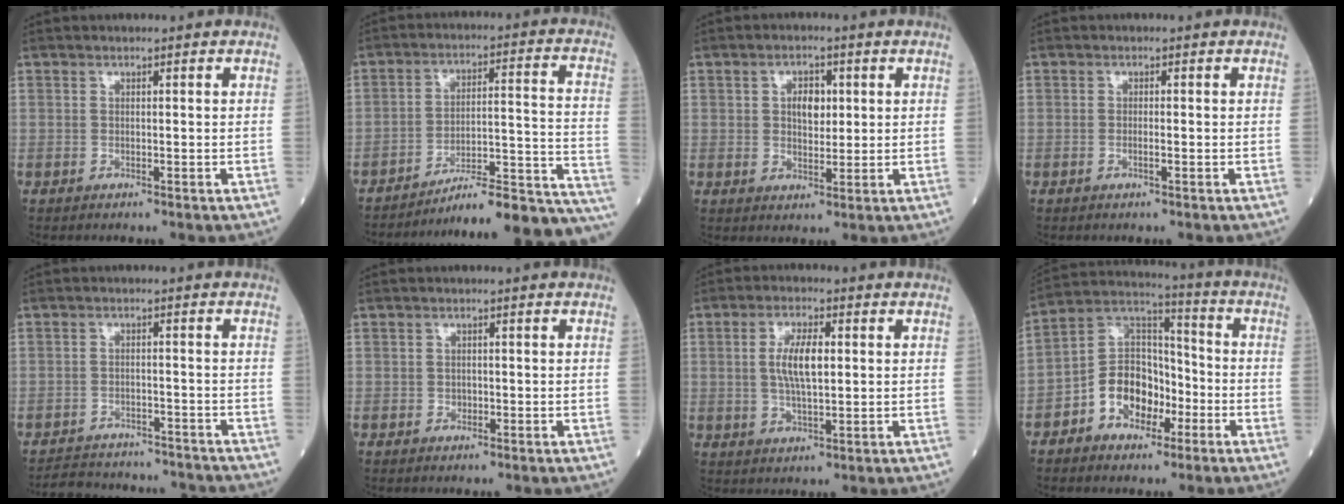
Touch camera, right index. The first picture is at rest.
{"total": 21.2, "force": [-19.6, 0.3, 8.0], "torque": [-0.042, 0.030, -0.271]}
{"total": 4.2, "force": [1.0, 2.4, 3.2], "torque": [-0.052, 0.003, 0.018]}
{"total": 0.9, "force": [-0.4, 0.0, 0.8], "torque": [-0.017, 0.001, -0.008]}
{"total": 11.4, "force": [-10.8, 2.7, 2.1], "torque": [-0.039, 0.013, -0.143]}
{"total": 0.8, "force": [-0.2, 0.7, 0.3], "torque": [-0.001, 0.003, -0.003]}
{"total": 6.4, "force": [0.8, 1.7, 6.1], "torque": [-0.122, 0.005, 0.018]}
{"total": 10.4, "force": [-4.2, 7.1, 6.2], "torque": [-0.131, 0.034, -0.076]}